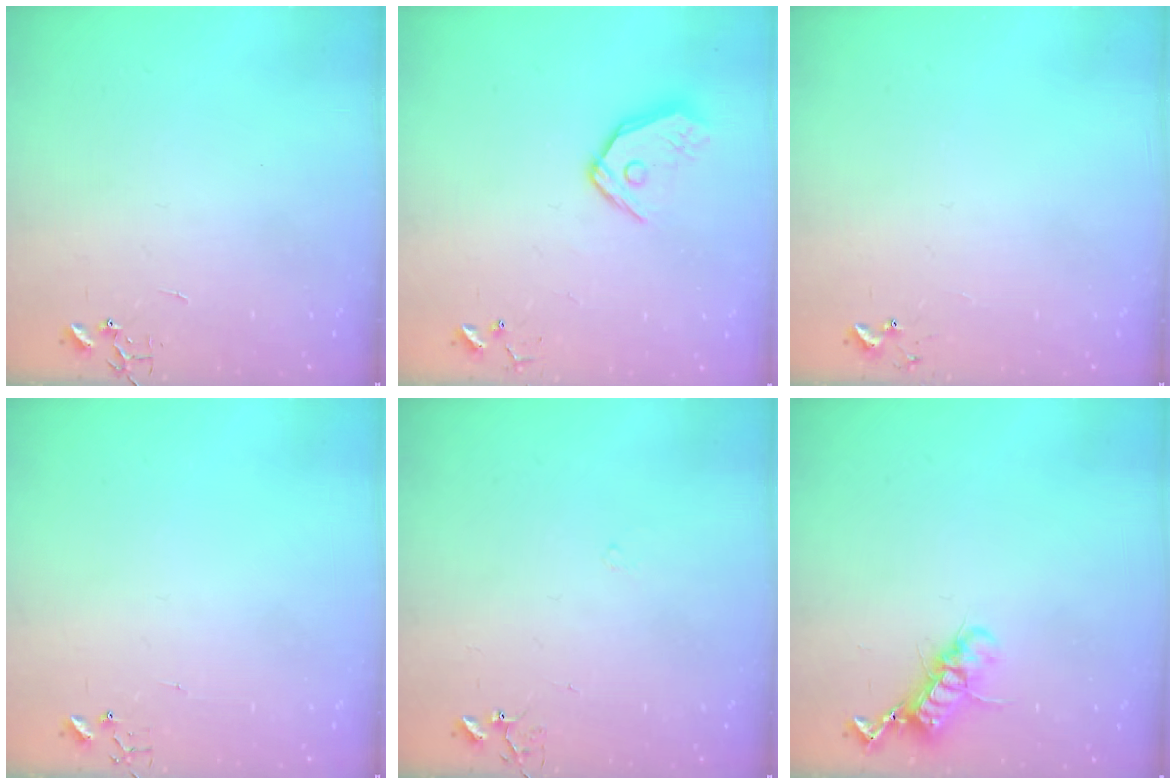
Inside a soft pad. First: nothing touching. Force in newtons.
{"total": 11.1, "press": 11.0, "slide": 1.7}
{"total": 5.5, "press": 5.4, "slide": 0.4}
{"total": 3.6, "press": 3.6, "slide": 0.4}
{"total": 6.8, "press": 6.8, "slide": 0.5}
{"total": 12.0, "press": 11.9, "slide": 0.7}